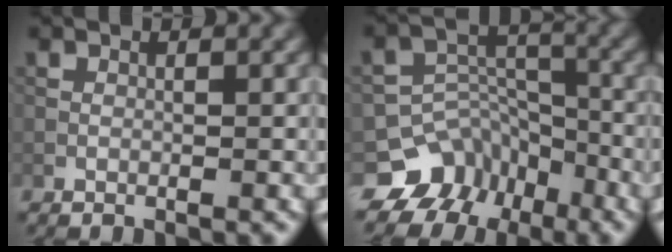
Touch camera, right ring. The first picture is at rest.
{"total": 7.5, "force": [-5.2, 5.3, 1.0], "torque": [0.003, 0.007, -0.077]}